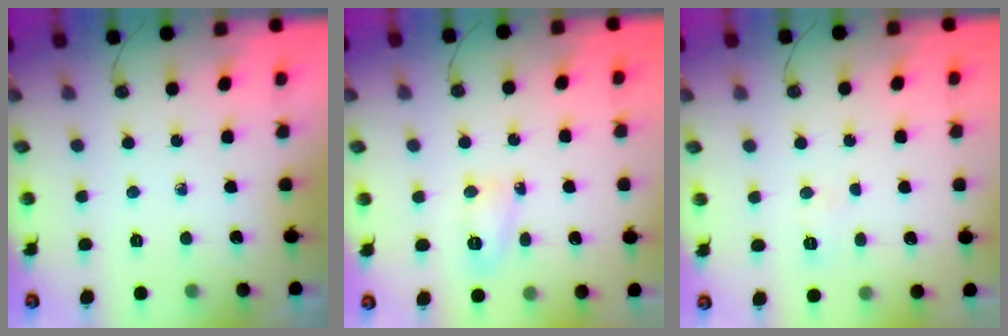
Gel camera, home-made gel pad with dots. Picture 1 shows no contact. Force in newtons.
{"total": 6.1, "press": 6.1, "slide": 0.4}
{"total": 16.4, "press": 6.4, "slide": 15.2}